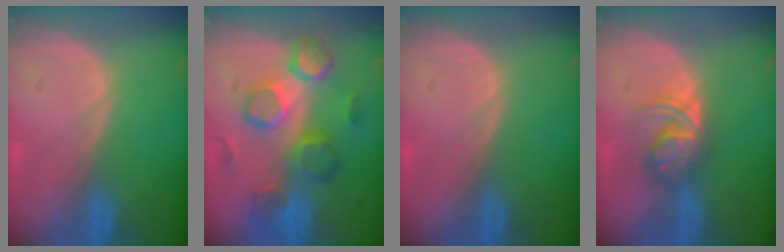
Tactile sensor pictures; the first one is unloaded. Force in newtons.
{"total": 9.0, "press": 8.8, "slide": 1.8}
{"total": 0.0}
{"total": 5.9, "press": 5.2, "slide": 2.9}